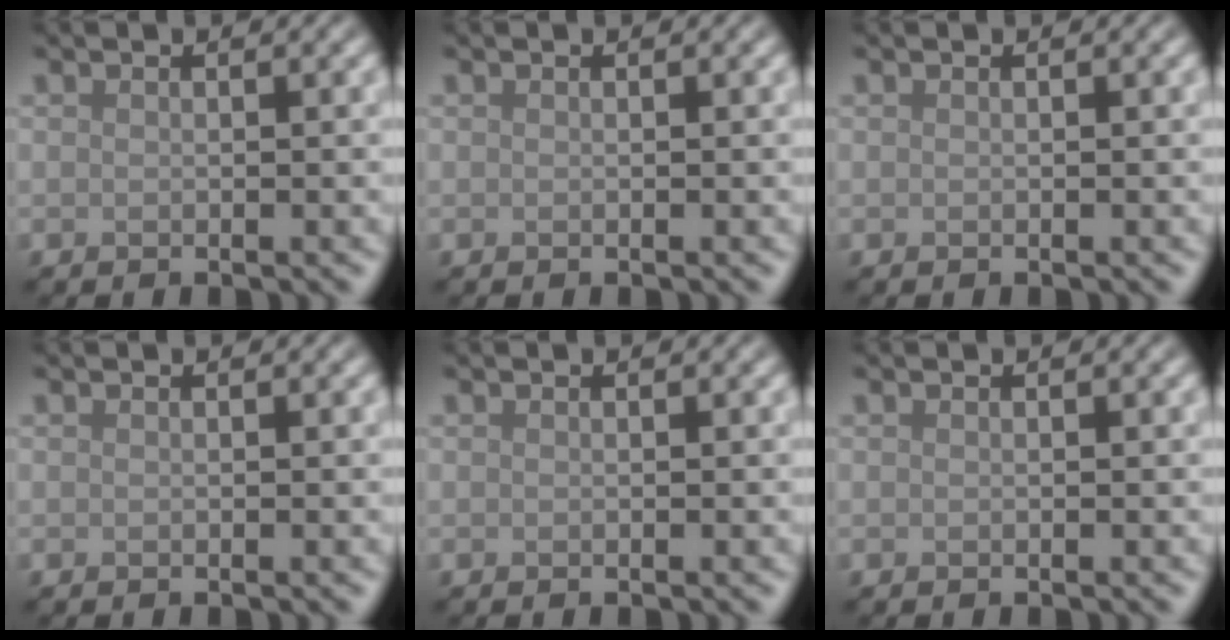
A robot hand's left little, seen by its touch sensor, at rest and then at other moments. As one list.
[{"total": 0.0}, {"total": 0.0}, {"total": 0.0}, {"total": 0.0}, {"total": 0.0}]